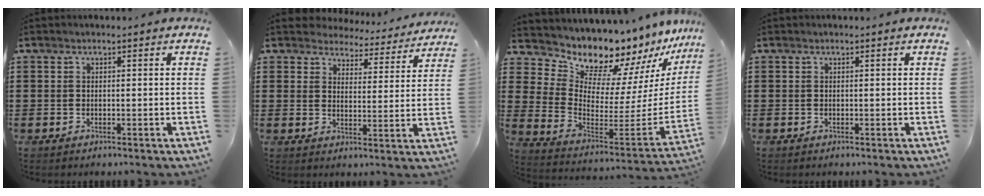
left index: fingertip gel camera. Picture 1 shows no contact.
{"total": 4.2, "force": [4.2, 0.4, -0.1], "torque": [-0.015, -0.037, 0.069]}
{"total": 10.7, "force": [10.5, 2.2, 0.8], "torque": [-0.051, -0.112, 0.177]}
{"total": 0.0}